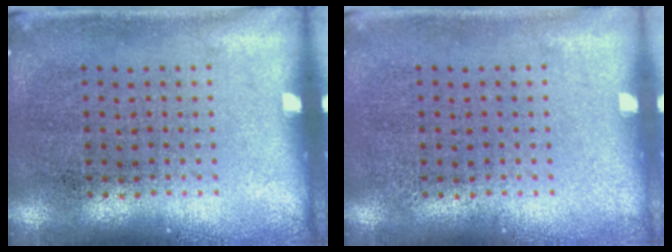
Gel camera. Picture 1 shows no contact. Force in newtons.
{"total": 0.0}